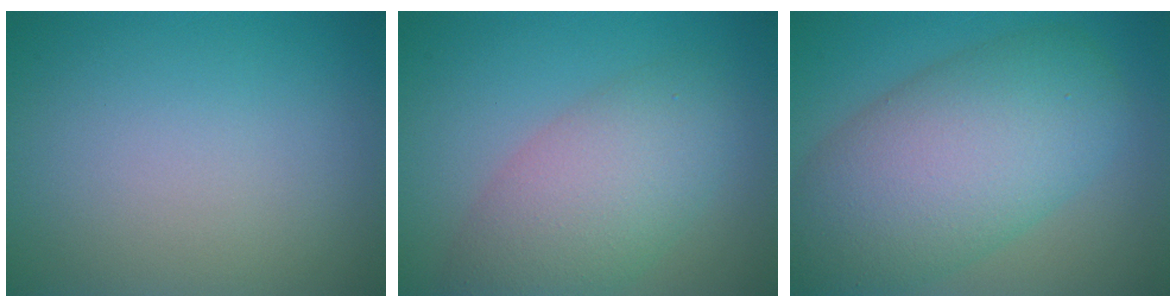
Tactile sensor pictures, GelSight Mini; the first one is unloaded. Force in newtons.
{"total": 6.4, "press": 6.4, "slide": 0.4}
{"total": 10.4, "press": 10.4, "slide": 0.4}